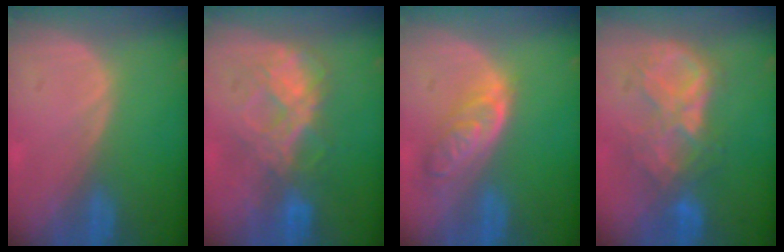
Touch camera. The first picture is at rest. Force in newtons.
{"total": 7.8, "press": 7.3, "slide": 2.8}
{"total": 6.4, "press": 5.7, "slide": 2.9}
{"total": 8.6, "press": 7.6, "slide": 4.1}